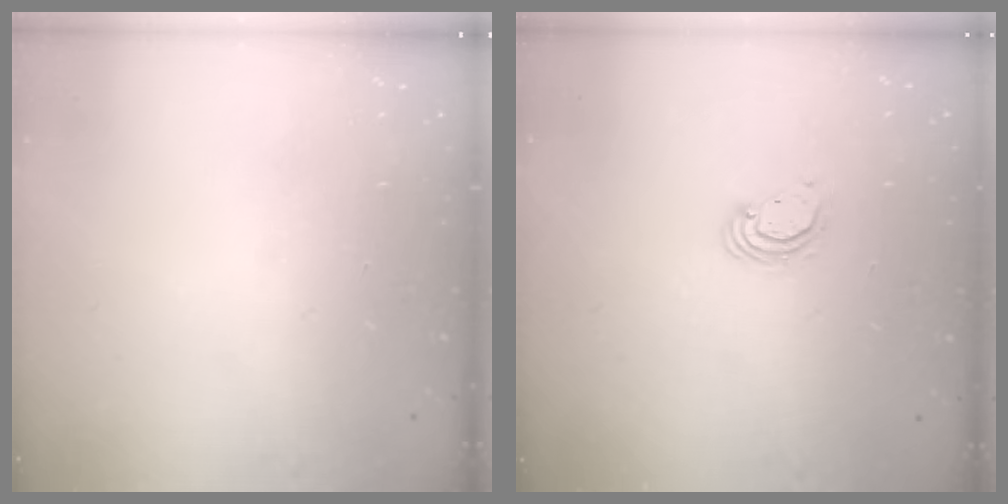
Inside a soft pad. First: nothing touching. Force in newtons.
{"total": 3.1, "press": 3.1, "slide": 0.1}